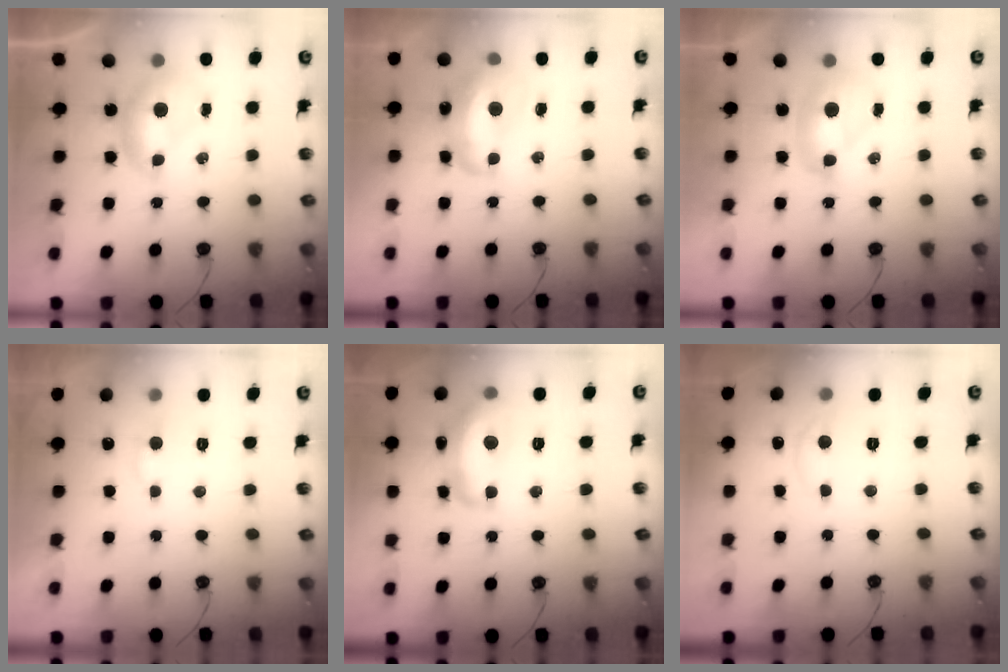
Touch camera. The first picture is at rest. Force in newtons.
{"total": 7.2, "press": 7.1, "slide": 1.2}
{"total": 2.4, "press": 2.4, "slide": 0.2}
{"total": 2.4, "press": 2.4, "slide": 0.4}
{"total": 7.9, "press": 7.8, "slide": 1.0}
{"total": 0.0}